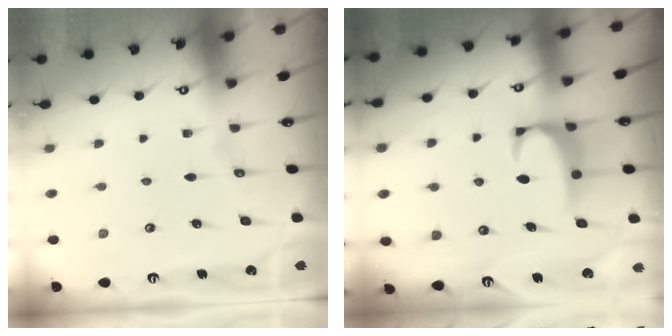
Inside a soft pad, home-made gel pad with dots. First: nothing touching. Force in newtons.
{"total": 2.0, "press": 2.0, "slide": 0.3}